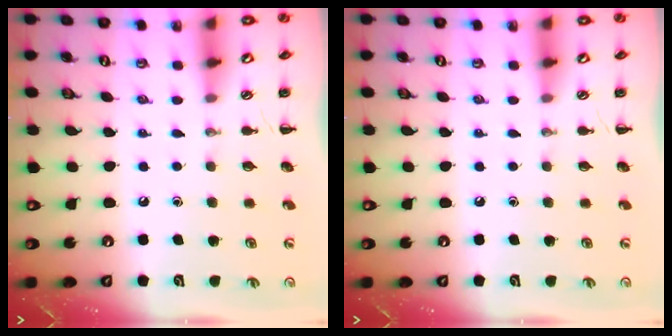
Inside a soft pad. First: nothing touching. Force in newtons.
{"total": 0.0}